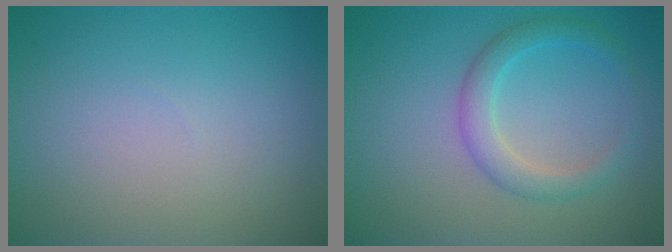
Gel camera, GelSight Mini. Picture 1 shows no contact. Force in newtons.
{"total": 2.9, "press": 2.8, "slide": 0.2}